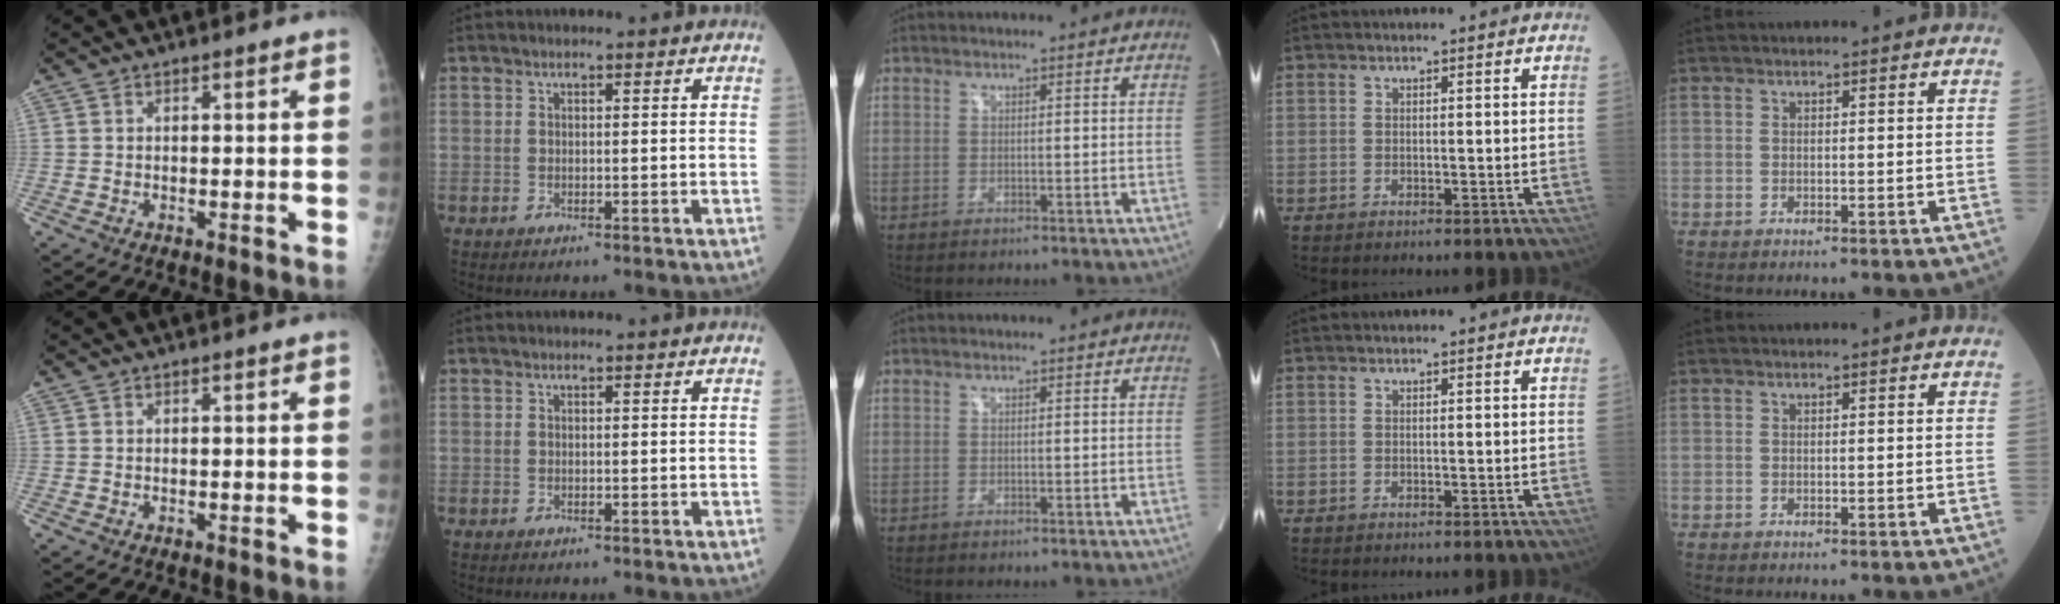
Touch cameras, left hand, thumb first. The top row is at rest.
{}